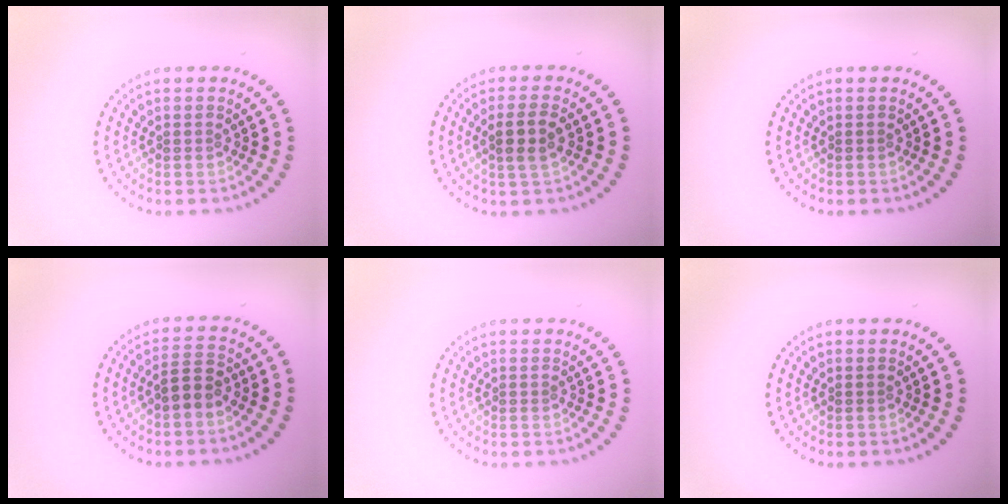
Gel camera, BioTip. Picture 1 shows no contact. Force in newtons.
{"total": 2.4, "press": 2.3, "slide": 0.8}
{"total": 0.0}
{"total": 2.2, "press": 2.1, "slide": 0.7}
{"total": 0.0}
{"total": 0.0}